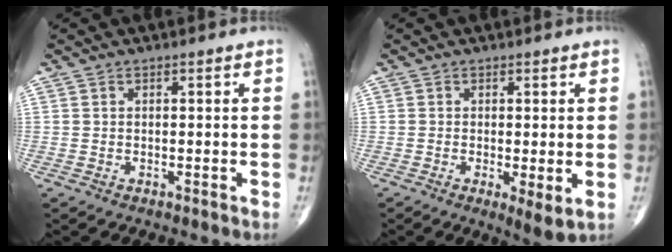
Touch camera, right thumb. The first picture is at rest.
{"total": 4.1, "force": [-0.7, 1.0, 3.9], "torque": [-0.070, -0.017, -0.014]}